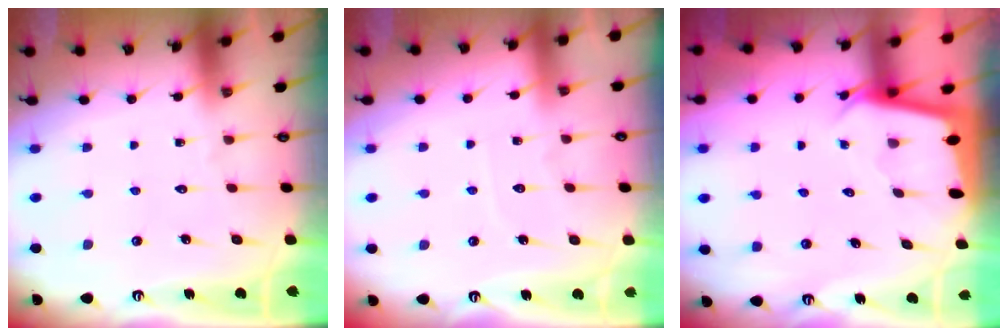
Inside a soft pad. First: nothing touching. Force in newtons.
{"total": 3.7, "press": 3.7, "slide": 0.4}
{"total": 2.1, "press": 2.1, "slide": 0.1}